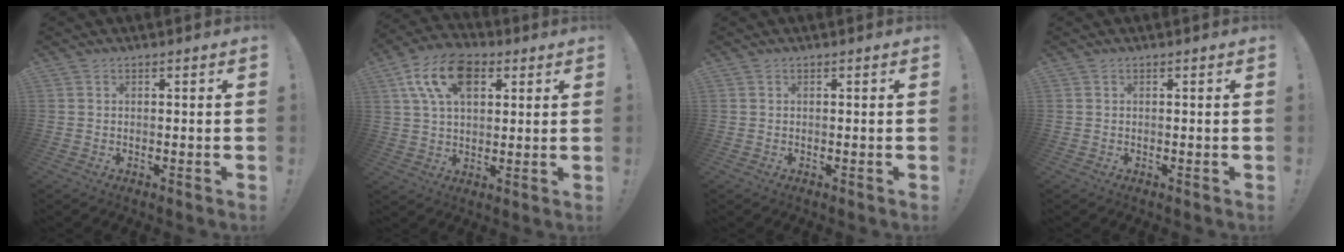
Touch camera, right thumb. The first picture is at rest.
{"total": 15.2, "force": [6.2, 9.3, 10.3], "torque": [-0.183, -0.005, 0.116]}
{"total": 0.0}
{"total": 0.0}